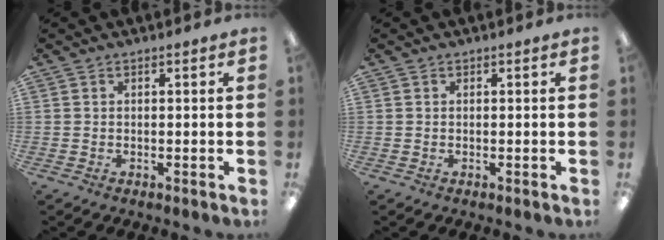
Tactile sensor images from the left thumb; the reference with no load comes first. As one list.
[{"total": 0.0}]